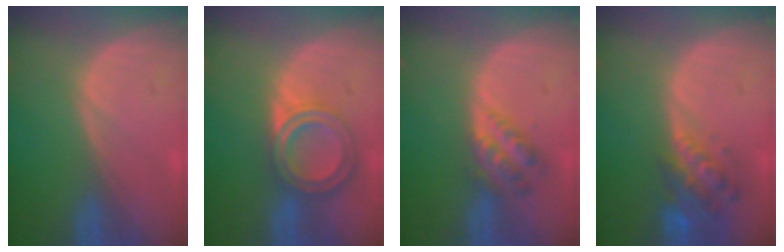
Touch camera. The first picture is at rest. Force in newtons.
{"total": 6.8, "press": 6.1, "slide": 3.1}
{"total": 4.8, "press": 4.3, "slide": 2.0}
{"total": 6.3, "press": 5.8, "slide": 2.5}